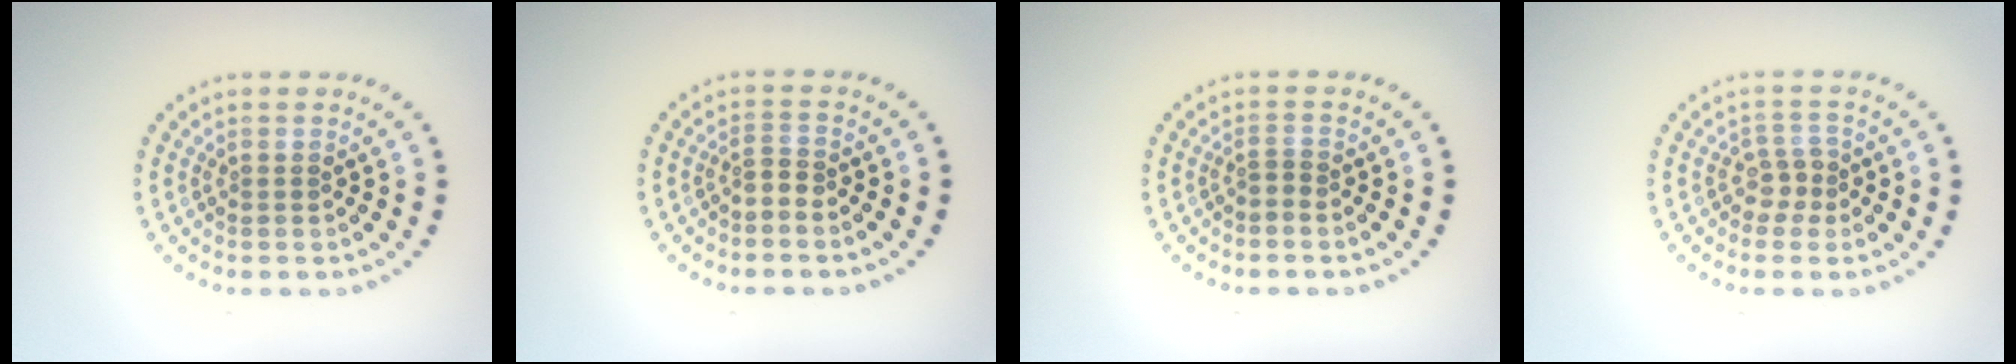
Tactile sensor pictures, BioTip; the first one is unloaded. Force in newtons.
{"total": 1.2, "press": 0.6, "slide": 1.0}
{"total": 0.8, "press": 0.4, "slide": 0.7}
{"total": 1.9, "press": 1.5, "slide": 1.2}